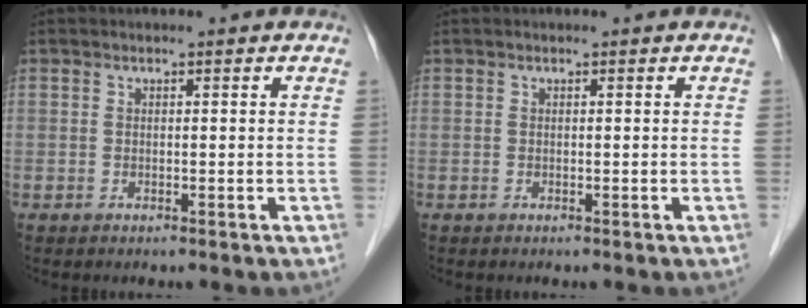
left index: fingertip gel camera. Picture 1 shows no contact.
{"total": 0.0}